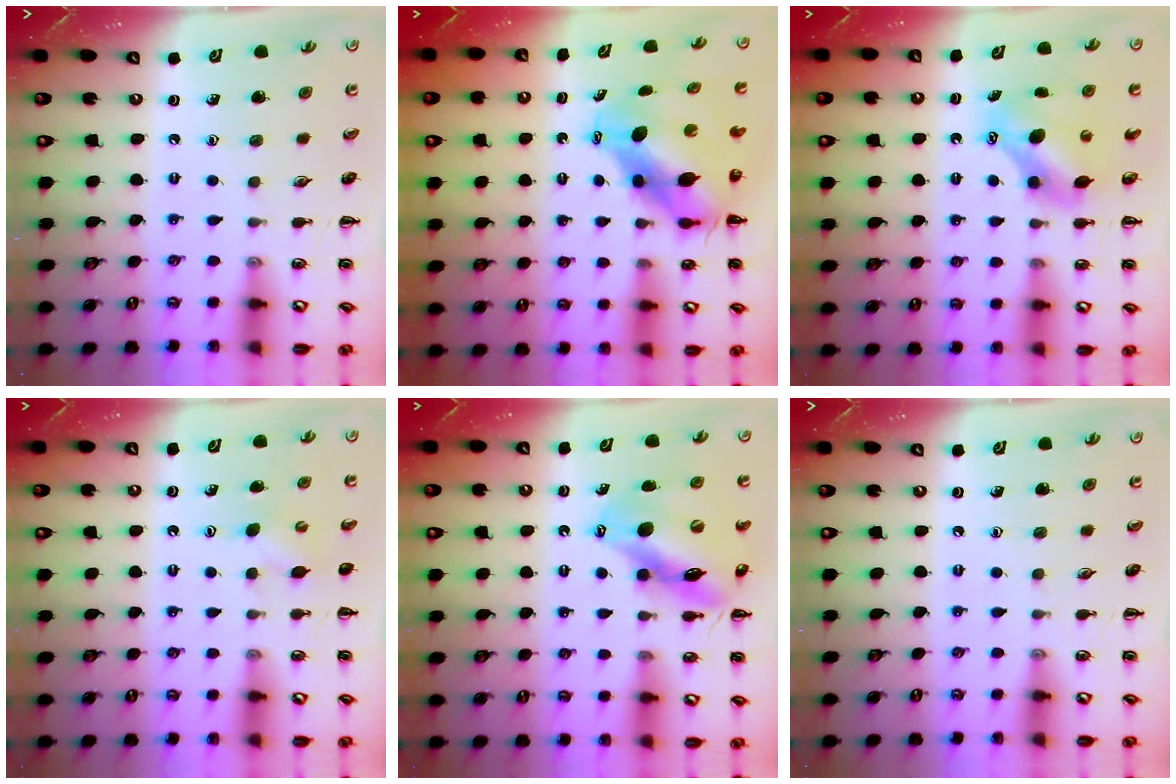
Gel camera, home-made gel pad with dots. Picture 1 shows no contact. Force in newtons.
{"total": 7.9, "press": 7.8, "slide": 1.7}
{"total": 7.3, "press": 7.3, "slide": 0.7}
{"total": 2.9, "press": 2.9, "slide": 0.6}
{"total": 13.1, "press": 12.5, "slide": 3.7}
{"total": 0.0}